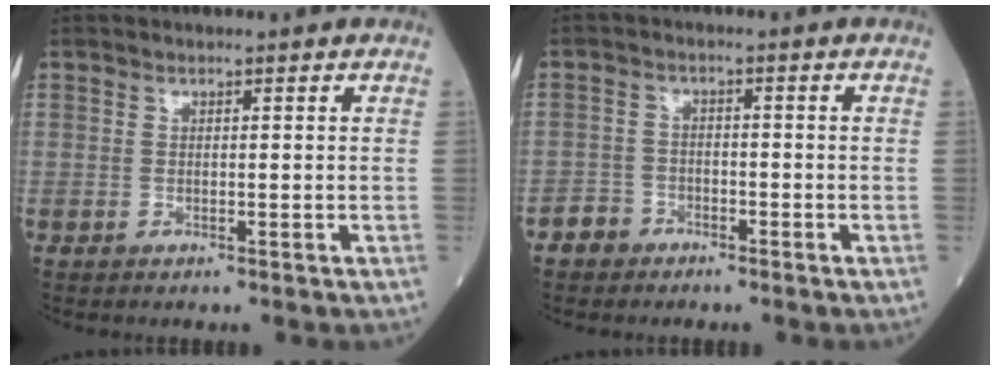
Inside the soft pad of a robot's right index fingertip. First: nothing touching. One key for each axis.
{"total": 2.8, "fx": -2.1, "fy": 1.9, "fz": 0.1, "tx": -0.005, "ty": 0.009, "tz": -0.040}